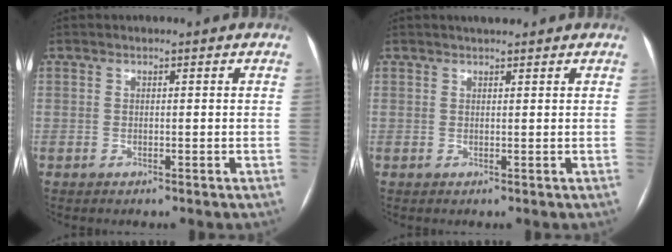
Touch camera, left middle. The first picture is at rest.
{"total": 2.6, "force": [2.2, 0.4, 1.3], "torque": [-0.020, 0.016, 0.034]}